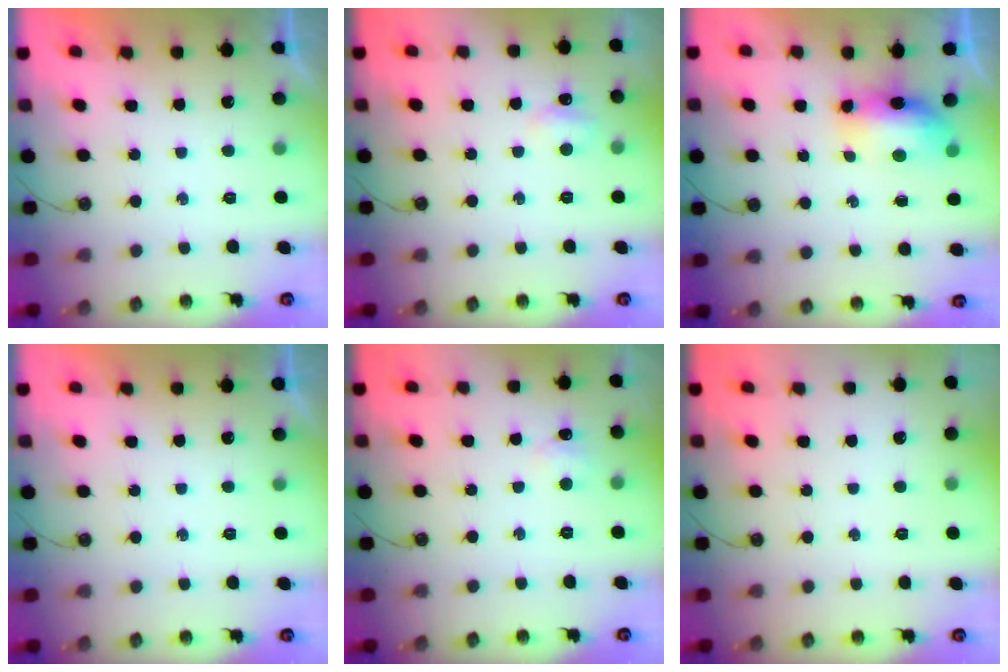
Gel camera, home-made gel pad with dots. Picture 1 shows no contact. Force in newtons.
{"total": 5.1, "press": 5.0, "slide": 1.0}
{"total": 10.0, "press": 9.0, "slide": 4.2}
{"total": 0.0}
{"total": 5.0, "press": 5.0, "slide": 0.7}
{"total": 0.0}